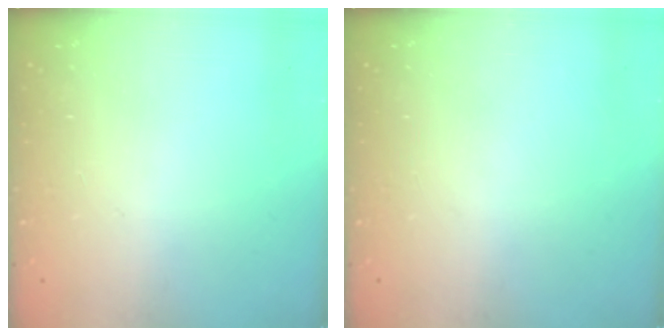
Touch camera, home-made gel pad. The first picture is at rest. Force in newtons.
{"total": 0.0}